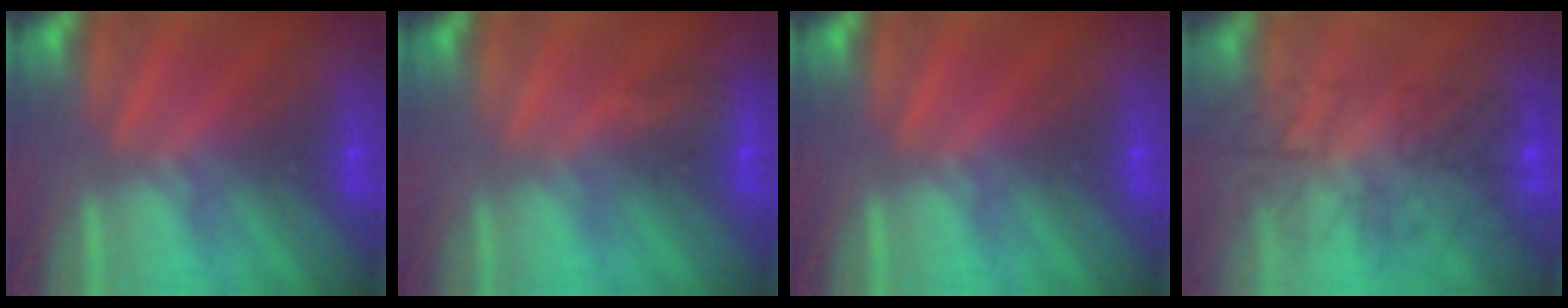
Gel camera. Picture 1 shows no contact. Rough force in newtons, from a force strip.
{"total": 2.9}
{"total": 0.0}
{"total": 8.6}